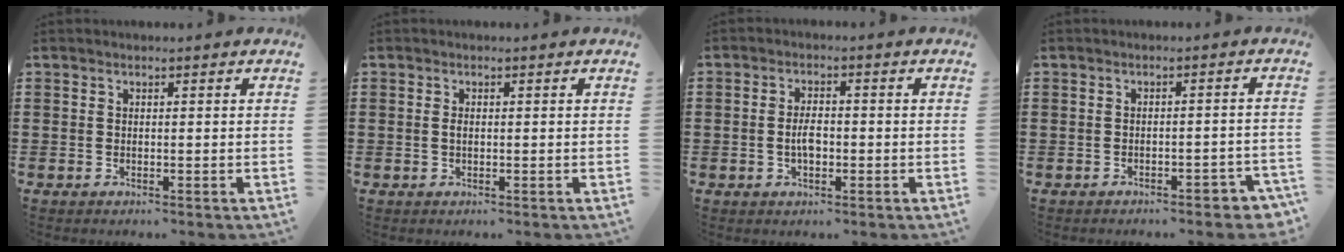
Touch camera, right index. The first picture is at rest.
{"total": 1.0, "force": [0.0, 0.5, 0.9], "torque": [-0.019, 0.001, -0.001]}
{"total": 3.3, "force": [-0.4, 1.5, 2.8], "torque": [-0.054, 0.002, -0.007]}
{"total": 2.1, "force": [-1.9, 0.4, 0.9], "torque": [-0.018, 0.001, -0.039]}